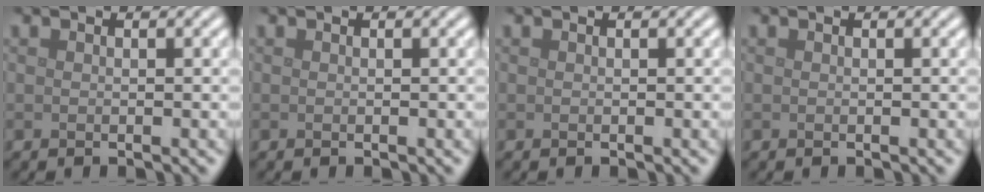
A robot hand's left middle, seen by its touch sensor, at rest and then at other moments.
{"total": 0.0}
{"total": 0.0}
{"total": 0.0}